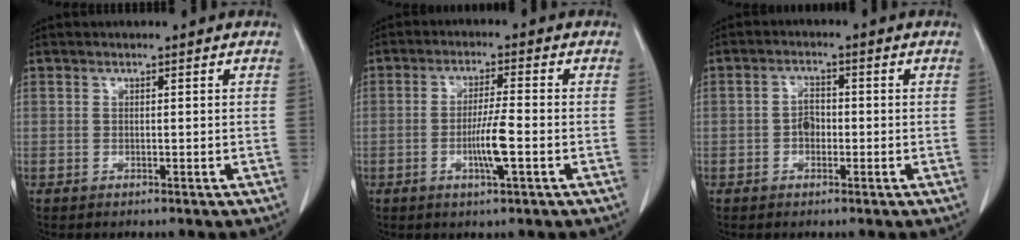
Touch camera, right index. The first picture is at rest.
{"total": 5.5, "force": [-1.6, -0.2, 5.3], "torque": [-0.099, -0.009, -0.030]}
{"total": 2.6, "force": [-0.6, 1.7, 1.8], "torque": [-0.029, 0.008, -0.013]}